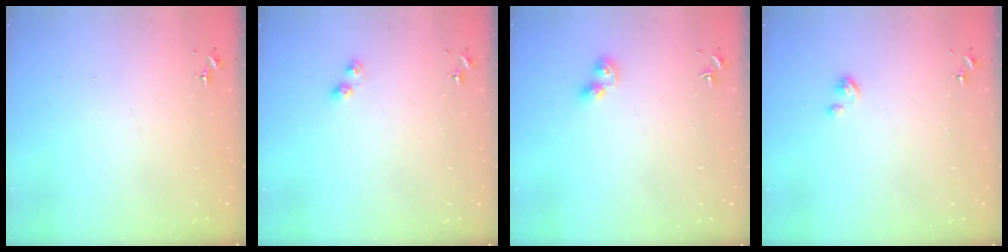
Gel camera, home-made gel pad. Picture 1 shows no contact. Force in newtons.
{"total": 2.8, "press": 2.7, "slide": 0.4}
{"total": 5.9, "press": 5.8, "slide": 0.7}
{"total": 2.7, "press": 2.7, "slide": 0.3}